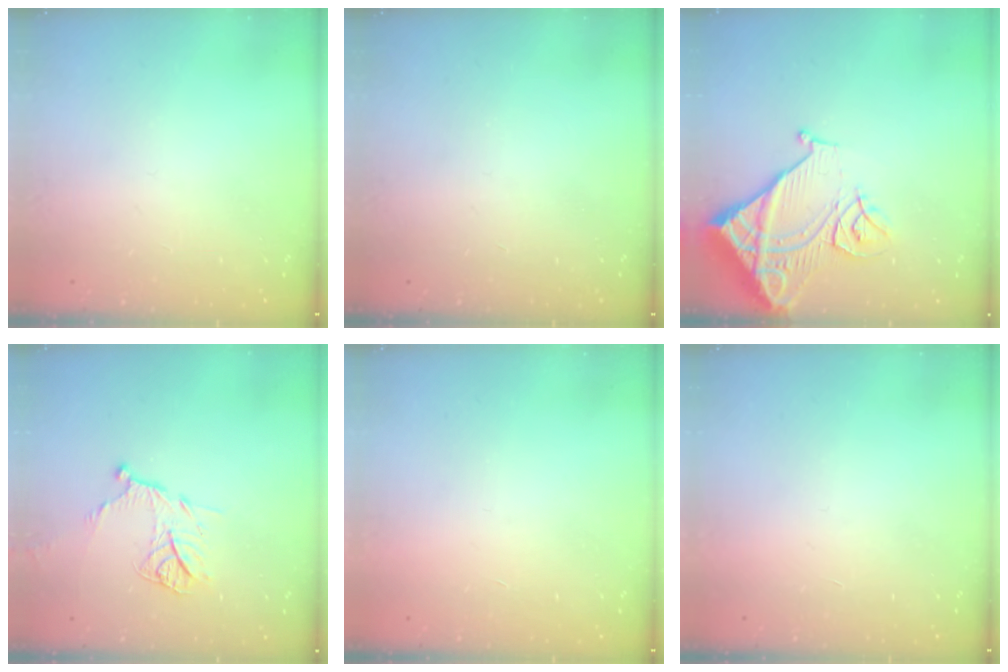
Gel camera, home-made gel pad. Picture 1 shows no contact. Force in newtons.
{"total": 0.0}
{"total": 15.0, "press": 14.9, "slide": 1.9}
{"total": 12.3, "press": 12.2, "slide": 1.2}
{"total": 1.7, "press": 1.7, "slide": 0.1}
{"total": 1.5, "press": 1.5, "slide": 0.1}